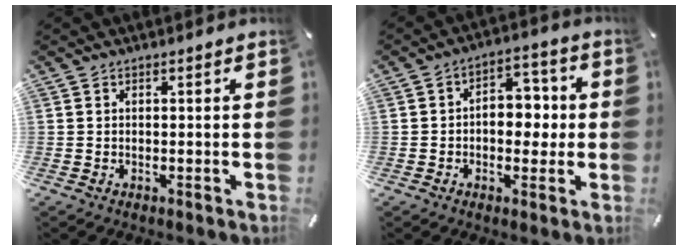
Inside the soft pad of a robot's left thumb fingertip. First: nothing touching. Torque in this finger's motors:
{"motor_torque": [0.93, 1.89, 0.57, -0.48, 0.23]}